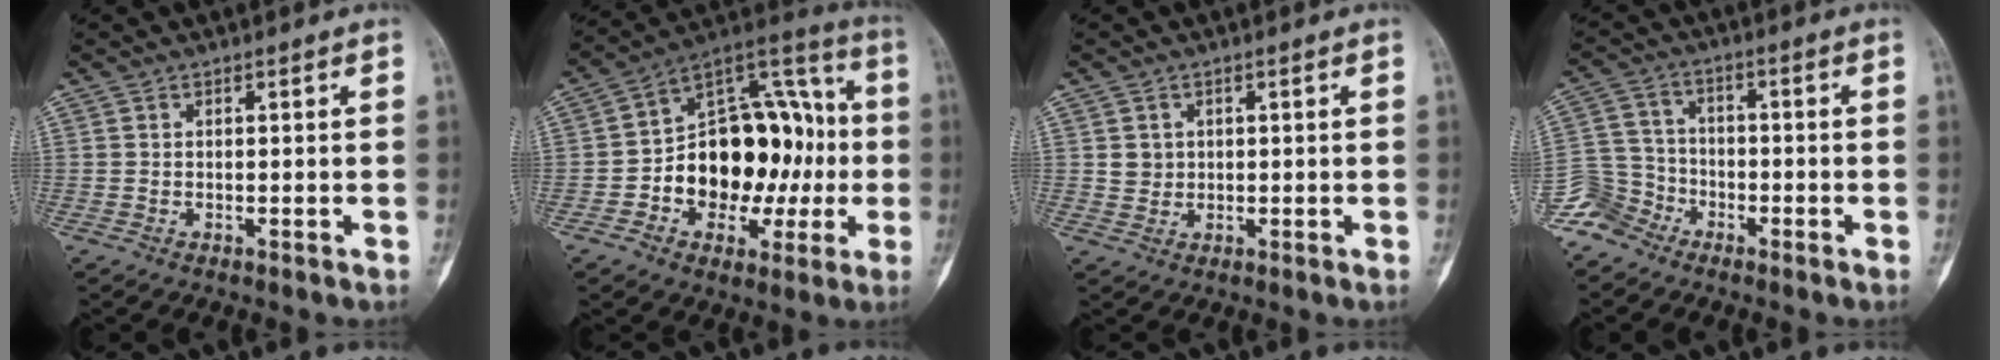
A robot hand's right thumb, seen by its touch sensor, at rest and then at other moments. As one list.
[{"total": 23.2, "force": [-2.1, 15.5, 17.2], "torque": [-0.205, 0.053, -0.025]}, {"total": 2.3, "force": [0.6, 2.1, 0.7], "torque": [0.000, -0.001, 0.012]}, {"total": 7.0, "force": [-5.1, 4.8, 0.2], "torque": [0.019, 0.038, -0.116]}]